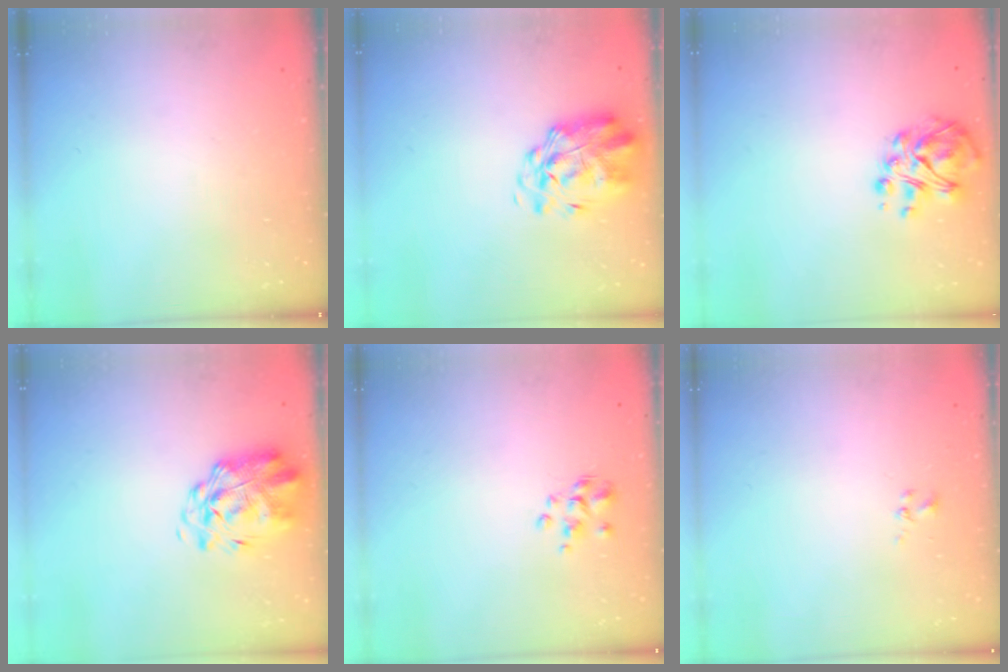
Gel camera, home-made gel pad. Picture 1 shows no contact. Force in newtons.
{"total": 2.0, "press": 1.8, "slide": 0.9}
{"total": 7.2, "press": 7.1, "slide": 1.3}
{"total": 2.6, "press": 2.1, "slide": 1.6}
{"total": 1.9, "press": 1.7, "slide": 0.7}
{"total": 0.8, "press": 0.8, "slide": 0.3}